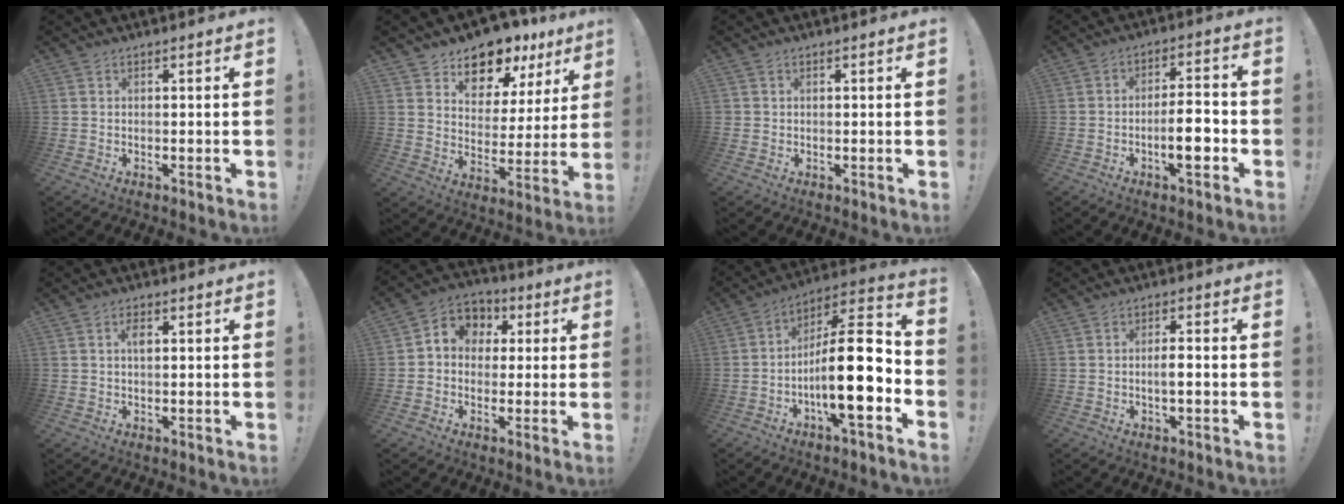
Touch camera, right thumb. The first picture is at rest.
{"total": 12.3, "force": [9.7, 6.4, 3.8], "torque": [-0.049, -0.079, 0.174]}
{"total": 0.7, "force": [0.2, 0.6, -0.3], "torque": [0.005, 0.001, 0.004]}
{"total": 10.5, "force": [-3.6, 2.9, 9.4], "torque": [-0.151, 0.009, -0.066]}
{"total": 2.4, "force": [0.7, 1.2, 1.9], "torque": [-0.027, 0.001, 0.007]}
{"total": 7.4, "force": [0.3, 6.9, 2.7], "torque": [-0.038, 0.008, 0.013]}
{"total": 21.1, "force": [-4.8, 6.6, 19.5], "torque": [-0.330, 0.023, -0.075]}
{"total": 3.5, "force": [-0.9, 0.7, 3.3], "torque": [-0.057, 0.004, -0.019]}